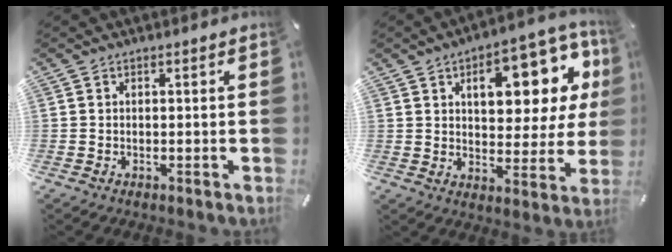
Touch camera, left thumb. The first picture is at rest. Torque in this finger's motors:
{"motor_torque": [2.46, 2.54, 1.47, -1.30, 0.17]}